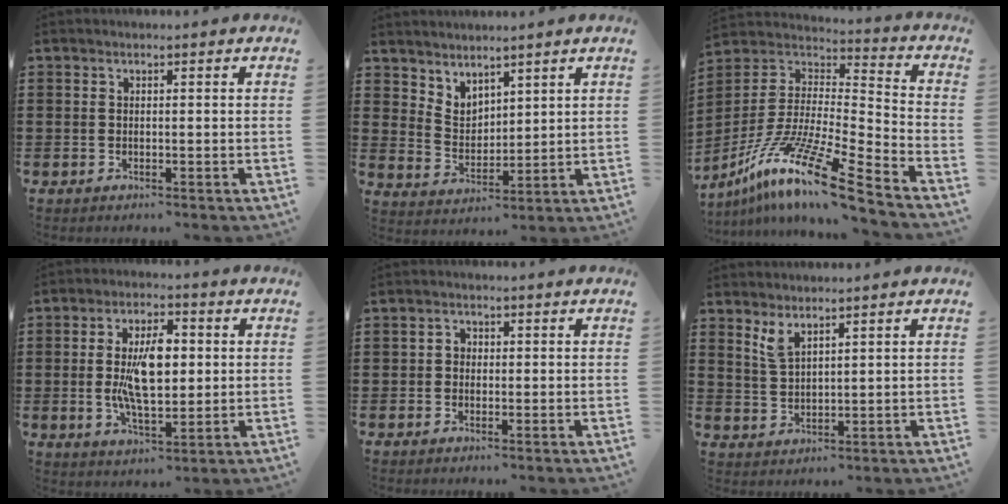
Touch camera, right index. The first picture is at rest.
{"total": 4.1, "force": [3.7, 1.6, -0.3], "torque": [-0.010, -0.010, 0.072]}
{"total": 15.0, "force": [-10.9, 1.2, 10.2], "torque": [-0.198, 0.014, -0.208]}
{"total": 9.6, "force": [0.4, 4.3, 8.6], "torque": [-0.166, -0.002, 0.000]}
{"total": 1.3, "force": [-0.3, 1.2, 0.5], "torque": [-0.013, 0.005, -0.007]}
{"total": 3.2, "force": [2.4, 1.1, 1.9], "torque": [-0.043, 0.003, 0.044]}